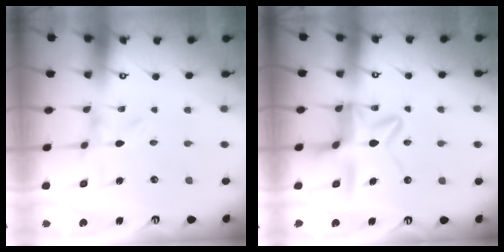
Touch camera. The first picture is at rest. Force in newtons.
{"total": 13.1, "press": 13.0, "slide": 1.4}